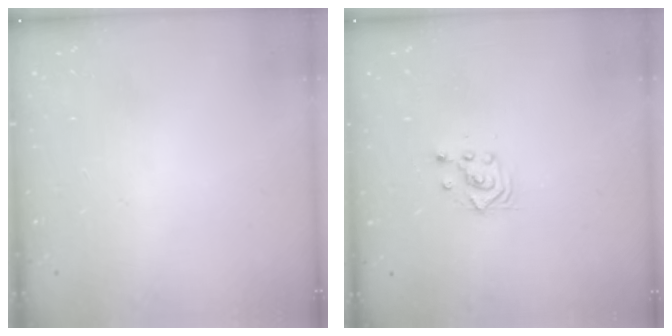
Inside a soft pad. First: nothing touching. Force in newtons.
{"total": 2.3, "press": 2.3, "slide": 0.1}